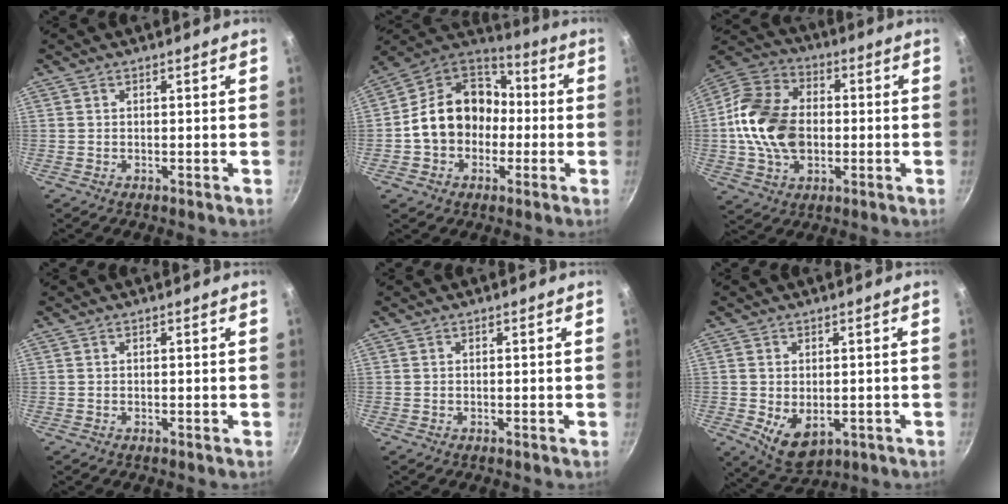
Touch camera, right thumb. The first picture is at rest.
{"total": 16.9, "force": [-1.6, 13.9, 9.5], "torque": [-0.130, 0.056, -0.037]}
{"total": 17.4, "force": [-0.7, 12.4, 12.2], "torque": [-0.208, 0.025, -0.023]}
{"total": 0.0}
{"total": 0.0}
{"total": 7.1, "force": [-1.1, 4.8, 5.1], "torque": [-0.075, -0.016, -0.002]}